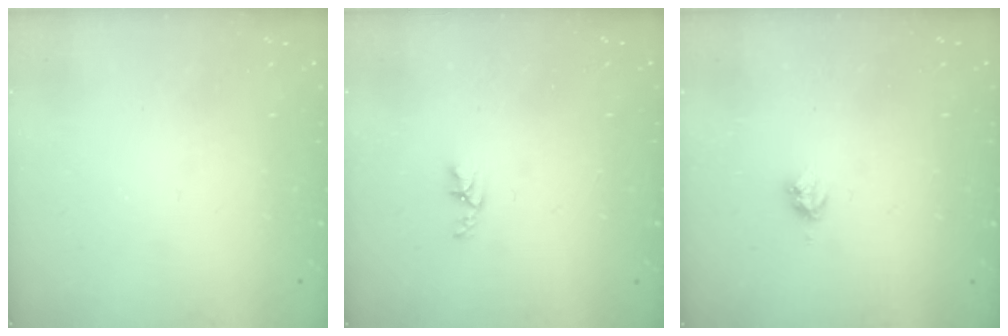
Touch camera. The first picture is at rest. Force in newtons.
{"total": 3.3, "press": 3.3, "slide": 0.5}
{"total": 3.0, "press": 3.0, "slide": 0.3}